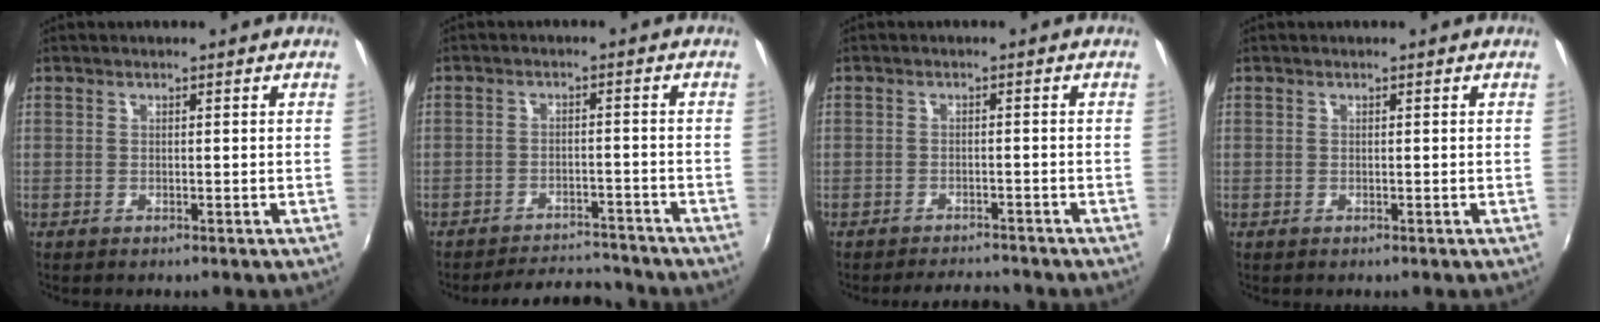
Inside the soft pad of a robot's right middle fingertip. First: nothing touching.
{"total": 8.6, "force": [-8.2, 1.8, 1.5], "torque": [-0.047, 0.013, -0.112]}
{"total": 5.1, "force": [-4.8, 0.9, 1.2], "torque": [-0.037, 0.005, -0.068]}
{"total": 0.0}